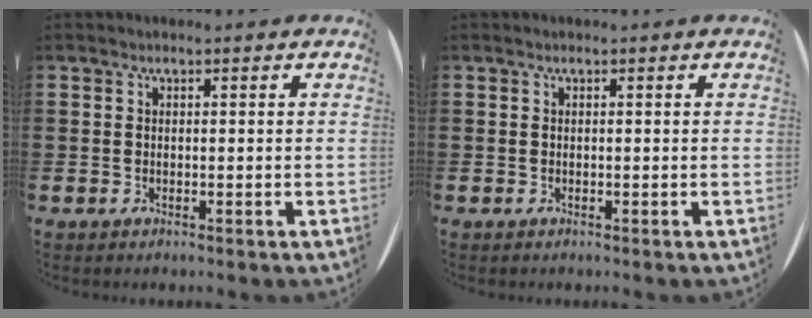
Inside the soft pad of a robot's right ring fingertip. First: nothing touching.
{"total": 0.0}